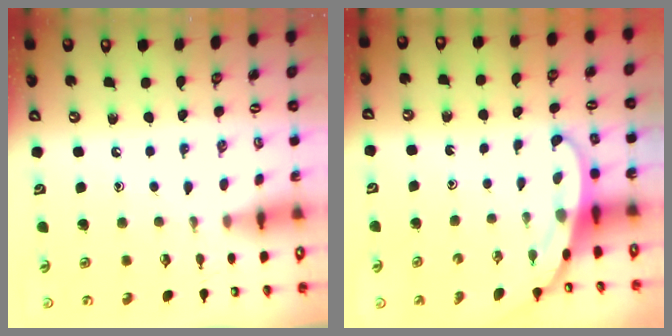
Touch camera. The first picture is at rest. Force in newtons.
{"total": 3.1, "press": 3.1, "slide": 0.2}